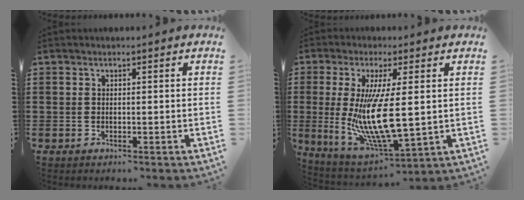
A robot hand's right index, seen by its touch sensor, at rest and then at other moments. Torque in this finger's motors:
{"motor_torque": [1.46, 0.67, 1.05, 0.21]}